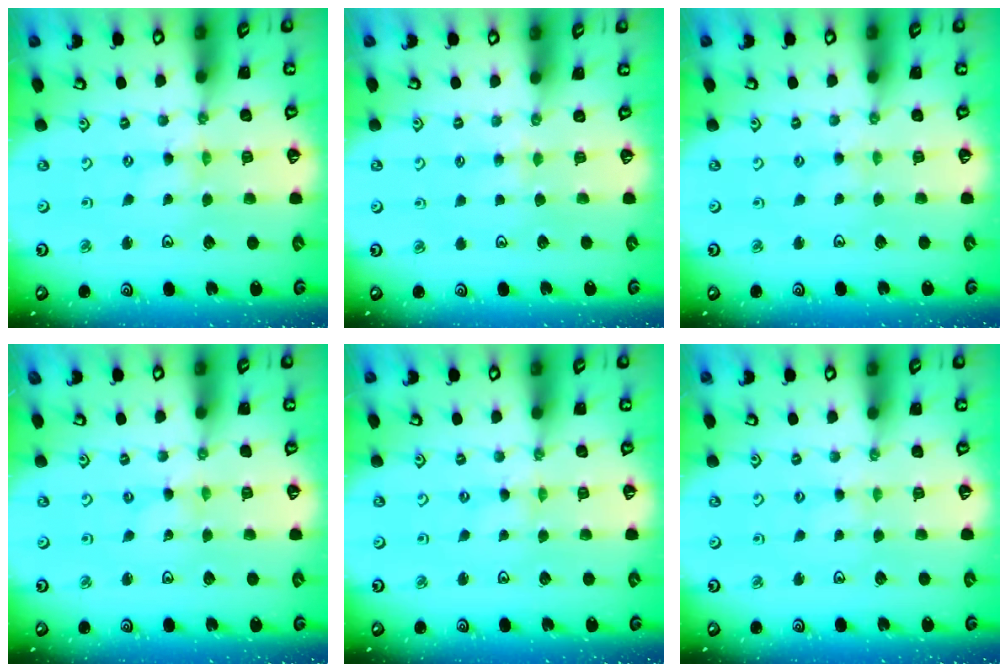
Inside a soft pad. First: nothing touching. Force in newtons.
{"total": 3.1, "press": 3.0, "slide": 0.4}
{"total": 1.3, "press": 1.2, "slide": 0.3}
{"total": 0.0}
{"total": 0.0}
{"total": 1.5, "press": 1.5, "slide": 0.3}